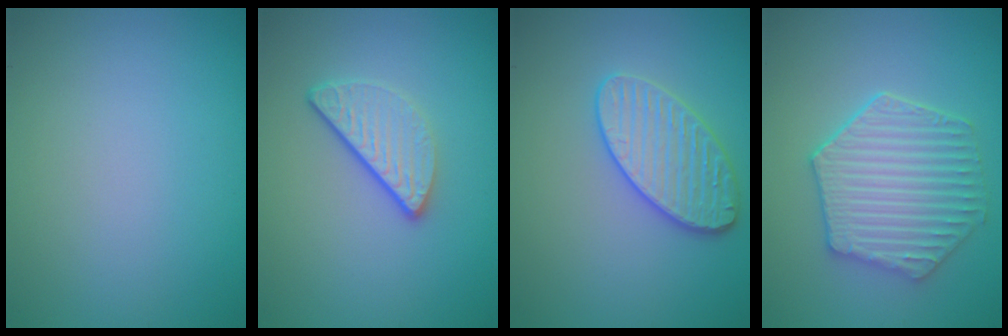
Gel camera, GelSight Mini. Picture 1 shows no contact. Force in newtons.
{"total": 3.2, "press": 2.4, "slide": 2.1}
{"total": 3.6, "press": 3.5, "slide": 0.9}
{"total": 5.6, "press": 4.7, "slide": 3.0}